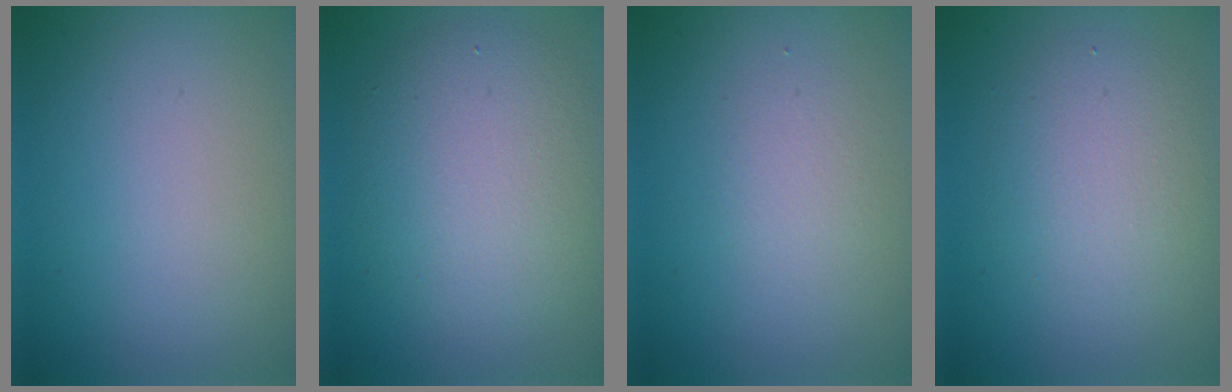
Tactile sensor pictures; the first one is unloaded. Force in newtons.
{"total": 5.9, "press": 5.9, "slide": 0.6}
{"total": 1.6, "press": 1.6, "slide": 0.0}
{"total": 3.8, "press": 3.8, "slide": 0.1}